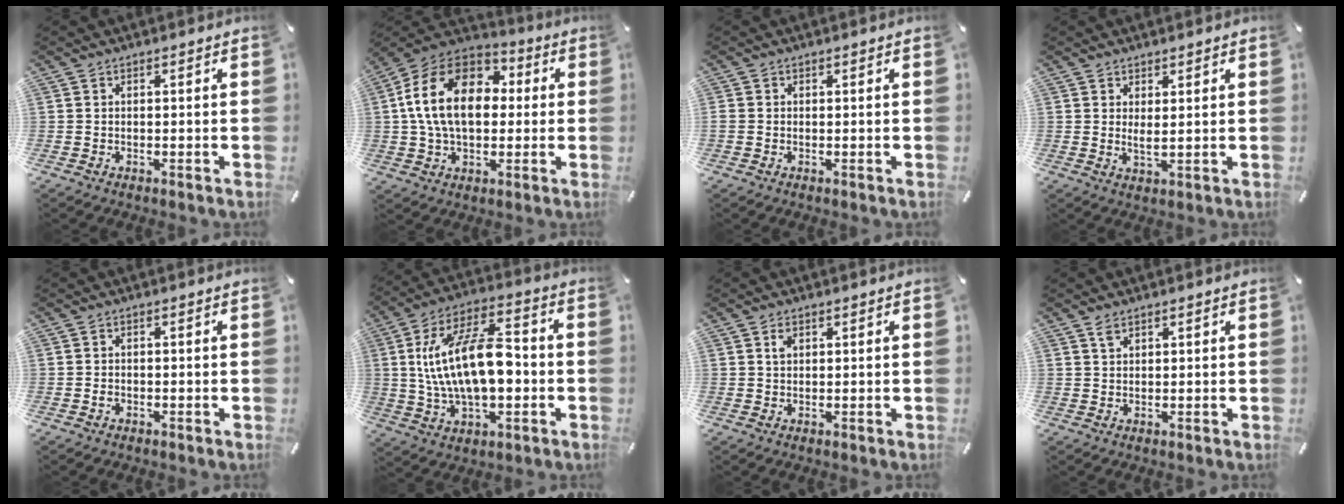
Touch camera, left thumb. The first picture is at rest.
{"total": 18.3, "force": [2.1, 12.8, 12.9], "torque": [-0.277, 0.011, 0.031]}
{"total": 0.5, "force": [-0.1, 0.5, 0.2], "torque": [-0.003, 0.003, -0.002]}
{"total": 2.5, "force": [1.4, 0.8, 1.9], "torque": [-0.024, -0.008, 0.023]}
{"total": 0.9, "force": [-0.5, 0.6, 0.5], "torque": [-0.012, 0.000, -0.011]}
{"total": 20.4, "force": [0.0, 11.0, 17.2], "torque": [-0.327, 0.009, 0.000]}
{"total": 1.6, "force": [0.7, 1.0, 0.9], "torque": [-0.016, -0.002, 0.013]}
{"total": 1.8, "force": [1.3, 0.8, 1.0], "torque": [-0.022, -0.002, 0.024]}